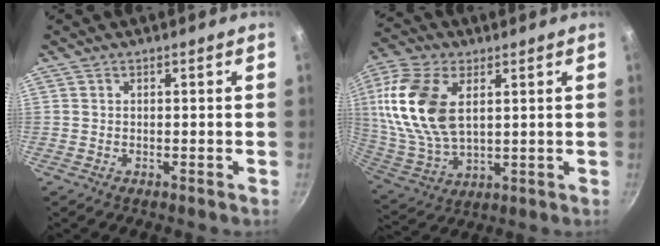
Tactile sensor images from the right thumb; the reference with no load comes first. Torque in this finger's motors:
{"motor_torque": [-0.63, 2.86, 2.05, 0.26, 0.71]}